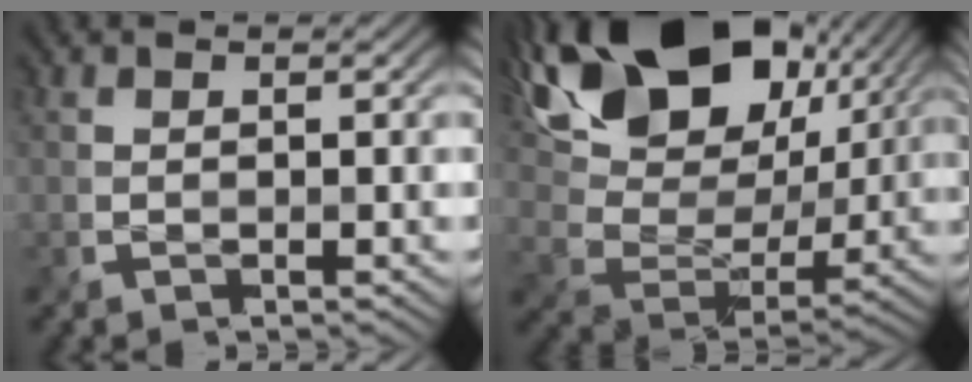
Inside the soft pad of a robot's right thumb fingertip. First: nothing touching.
{"total": 20.0, "force": [10.5, 11.6, 12.6], "torque": [-0.252, 0.039, 0.168]}